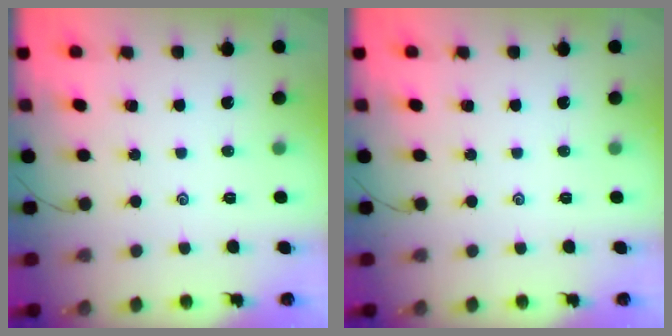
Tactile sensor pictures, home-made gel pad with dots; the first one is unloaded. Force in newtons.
{"total": 0.0}